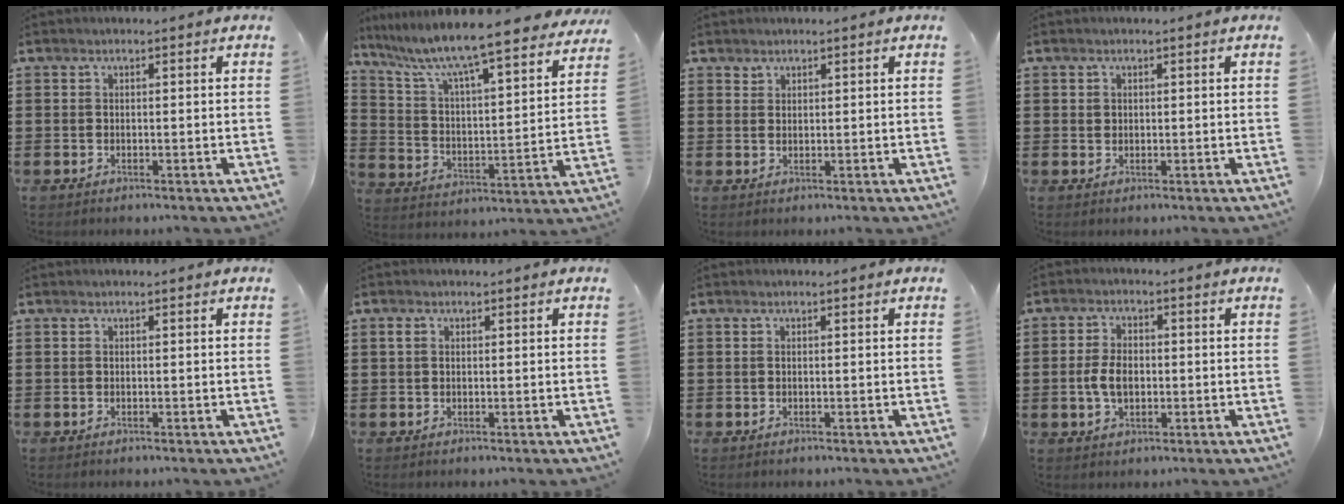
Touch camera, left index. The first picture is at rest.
{"total": 8.4, "force": [7.4, -0.1, 3.9], "torque": [-0.108, -0.059, 0.119]}
{"total": 1.3, "force": [1.2, 0.5, 0.0], "torque": [-0.002, 0.000, 0.026]}
{"total": 0.8, "force": [0.4, 0.6, 0.2], "torque": [-0.006, 0.004, 0.009]}
{"total": 0.0}
{"total": 1.1, "force": [0.3, 0.7, 0.9], "torque": [-0.019, 0.005, 0.005]}
{"total": 0.0}
{"total": 4.7, "force": [-0.6, 2.8, 3.7], "torque": [-0.084, 0.002, -0.015]}